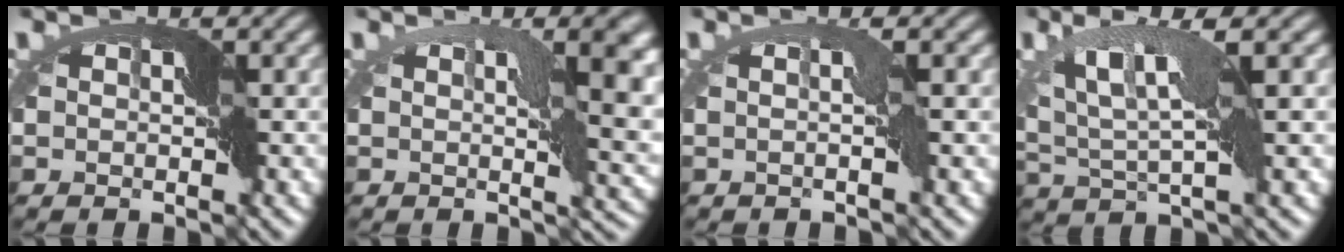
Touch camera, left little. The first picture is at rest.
{"total": 7.8, "force": [1.6, 3.1, 7.0], "torque": [-0.094, 0.003, 0.022]}
{"total": 1.1, "force": [0.1, -1.1, 0.4], "torque": [-0.016, 0.005, -0.005]}
{"total": 5.3, "force": [1.8, 1.1, 4.8], "torque": [-0.108, 0.006, 0.026]}